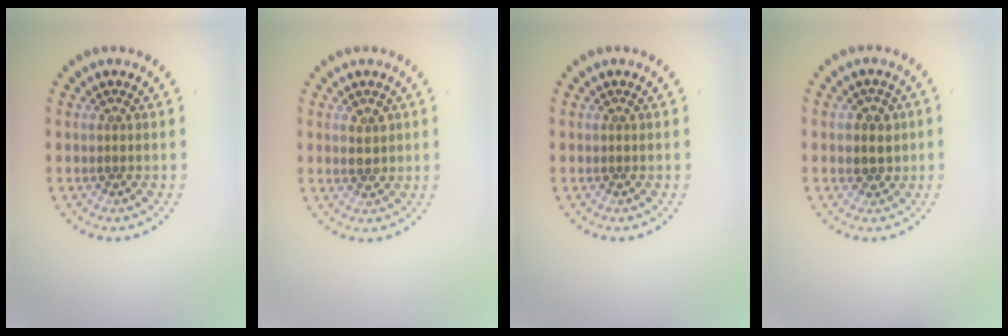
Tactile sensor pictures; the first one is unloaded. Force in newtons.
{"total": 1.8, "press": 1.8, "slide": 0.0}
{"total": 0.0}
{"total": 2.4, "press": 2.2, "slide": 0.8}